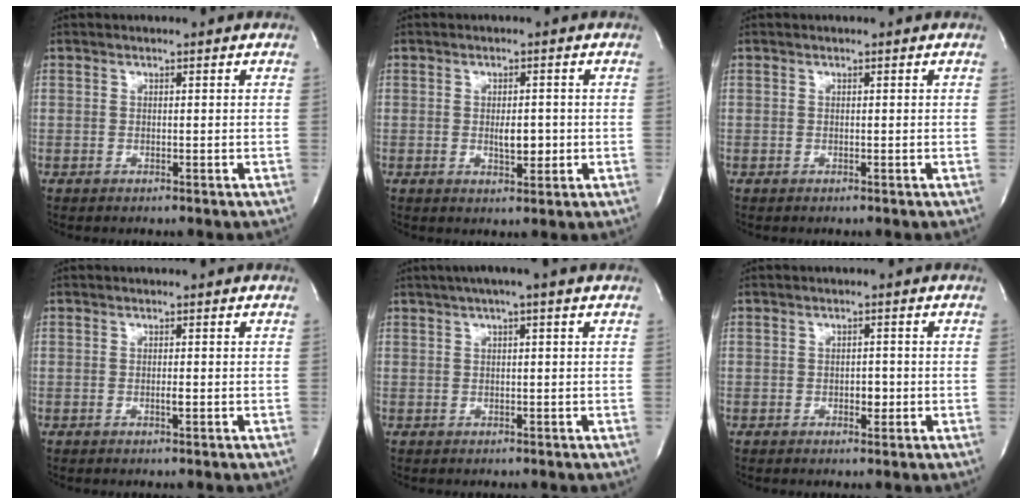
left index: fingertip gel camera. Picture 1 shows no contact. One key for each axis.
{"total": 3.1, "fx": -0.3, "fy": 1.2, "fz": 2.8, "tx": -0.046, "ty": -0.002, "tz": -0.001}
{"total": 0.0}
{"total": 0.6, "fx": -0.1, "fy": 0.0, "fz": 0.6, "tx": -0.013, "ty": -0.001, "tz": -0.002}
{"total": 3.8, "fx": 2.3, "fy": -0.3, "fz": 3.0, "tx": -0.054, "ty": 0.019, "tz": 0.039}
{"total": 1.6, "fx": -0.4, "fy": 1.0, "fz": 1.2, "tx": -0.015, "ty": 0.001, "tz": -0.004}